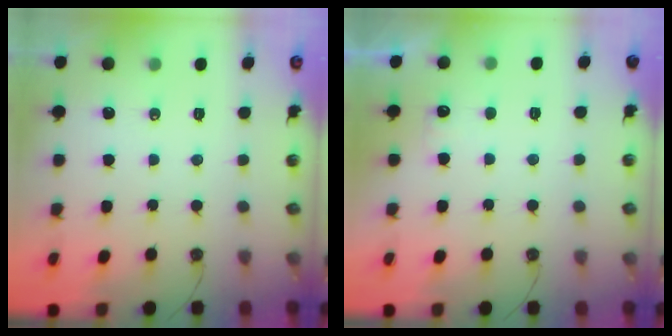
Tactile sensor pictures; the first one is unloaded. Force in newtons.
{"total": 3.9, "press": 3.7, "slide": 1.2}